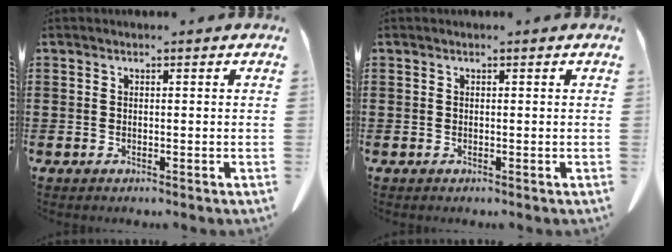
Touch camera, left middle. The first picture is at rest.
{"total": 0.0}